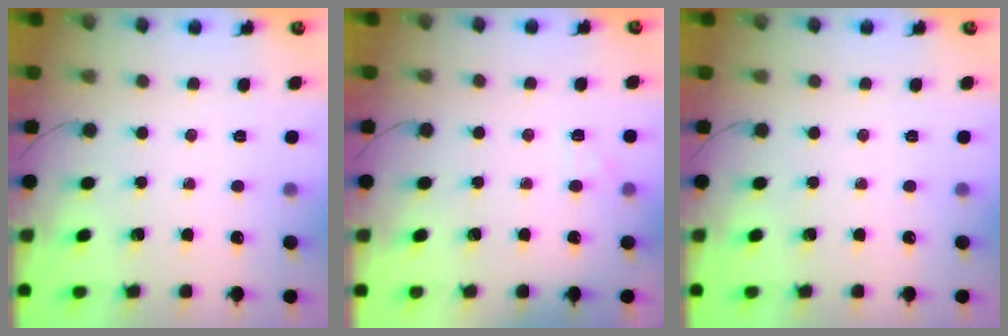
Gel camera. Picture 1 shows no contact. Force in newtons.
{"total": 4.2, "press": 4.0, "slide": 1.4}
{"total": 0.0}